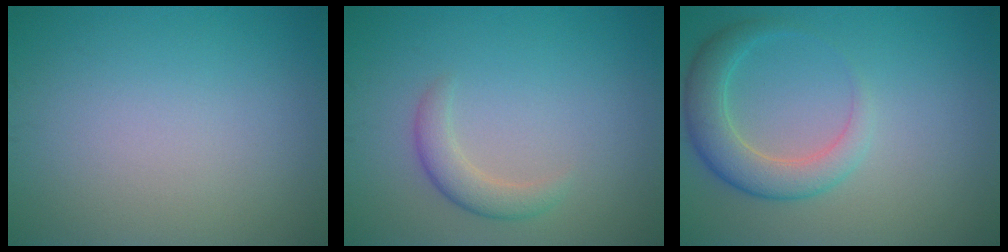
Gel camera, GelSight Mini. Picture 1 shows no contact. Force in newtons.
{"total": 2.3, "press": 2.3, "slide": 0.2}
{"total": 4.1, "press": 4.1, "slide": 0.1}